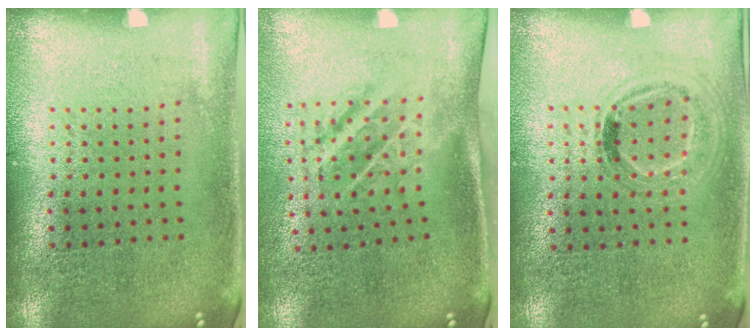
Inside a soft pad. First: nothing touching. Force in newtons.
{"total": 1.8, "press": 1.2, "slide": 1.3}
{"total": 1.0, "press": 0.8, "slide": 0.6}